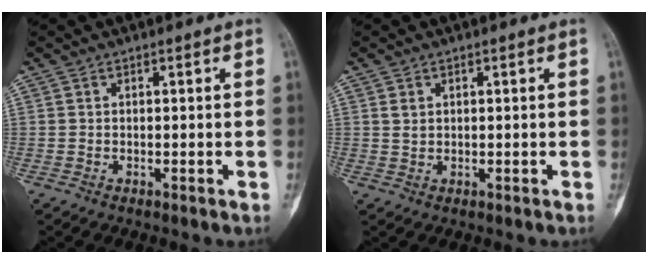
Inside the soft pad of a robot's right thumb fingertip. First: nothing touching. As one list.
[{"total": 1.4, "force": [0.6, 1.1, 0.8], "torque": [-0.009, -0.002, 0.015]}]